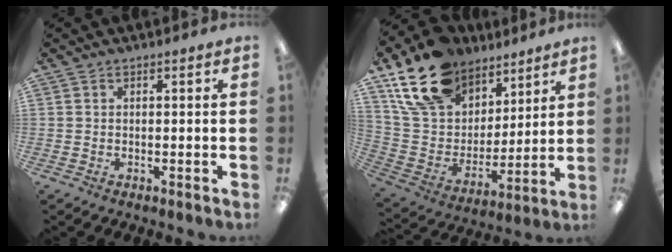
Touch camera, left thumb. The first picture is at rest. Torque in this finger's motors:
{"motor_torque": [2.73, 1.91, 1.55, -1.22, 0.55]}